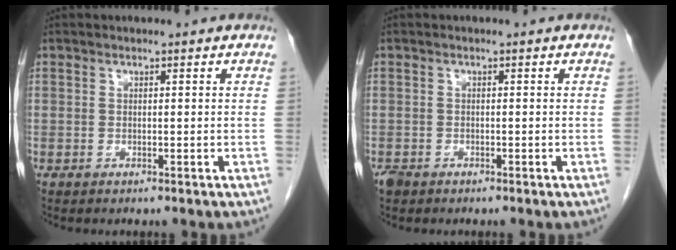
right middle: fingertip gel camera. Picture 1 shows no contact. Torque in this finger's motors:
{"motor_torque": [-0.41, 0.01, -0.01, 0.00]}